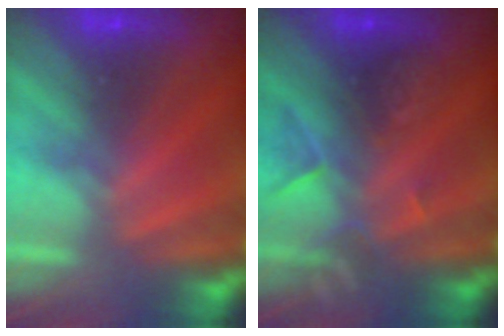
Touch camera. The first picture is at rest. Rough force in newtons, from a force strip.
{"total": 2.4}